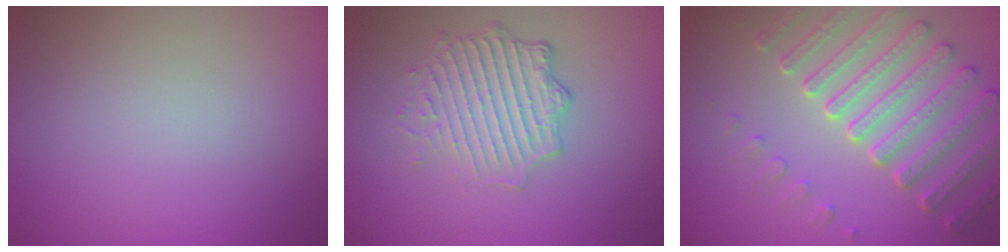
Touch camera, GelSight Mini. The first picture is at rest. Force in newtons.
{"total": 4.8, "press": 3.6, "slide": 3.2}
{"total": 7.1, "press": 5.4, "slide": 4.7}